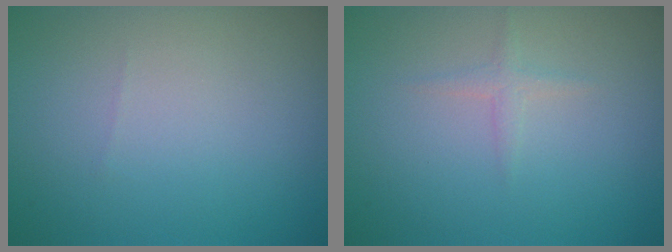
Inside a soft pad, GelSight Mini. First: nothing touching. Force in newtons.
{"total": 0.9, "press": 0.9, "slide": 0.0}